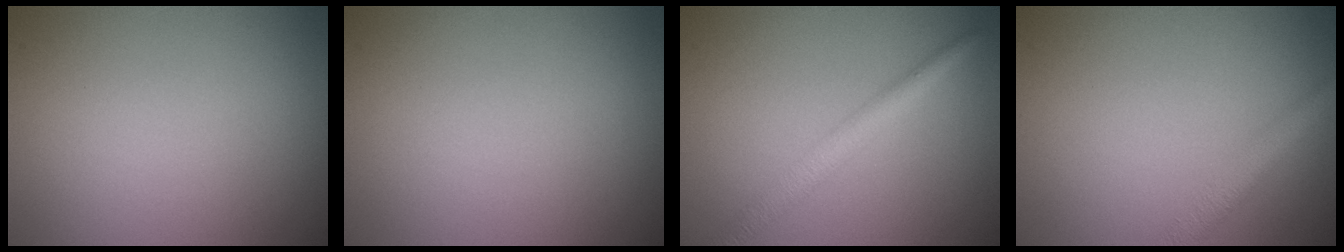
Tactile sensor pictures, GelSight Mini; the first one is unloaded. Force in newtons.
{"total": 0.0}
{"total": 2.9, "press": 2.9, "slide": 0.1}
{"total": 2.7, "press": 2.7, "slide": 0.1}